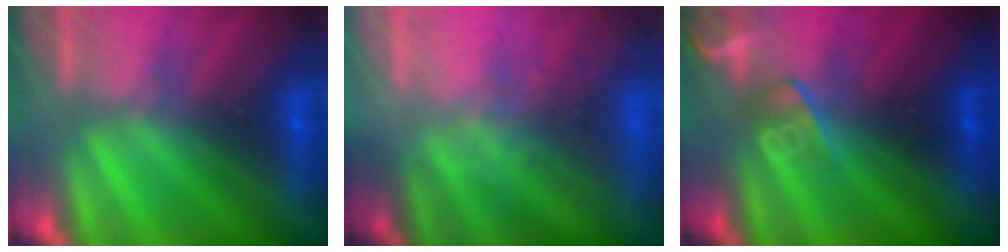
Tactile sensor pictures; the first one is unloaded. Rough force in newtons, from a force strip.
{"total": 5.6}
{"total": 2.7}